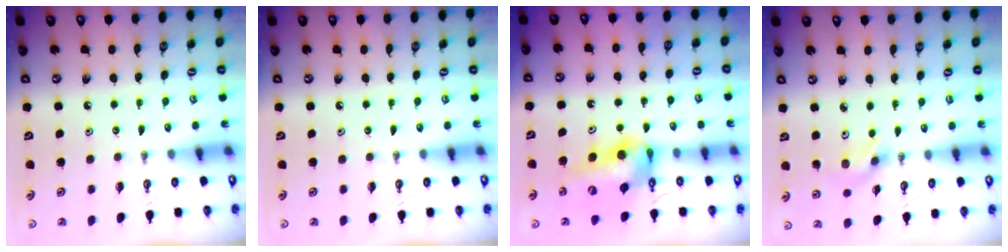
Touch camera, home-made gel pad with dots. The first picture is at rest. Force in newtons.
{"total": 0.0}
{"total": 12.8, "press": 12.7, "slide": 1.2}
{"total": 2.0, "press": 1.9, "slide": 0.4}